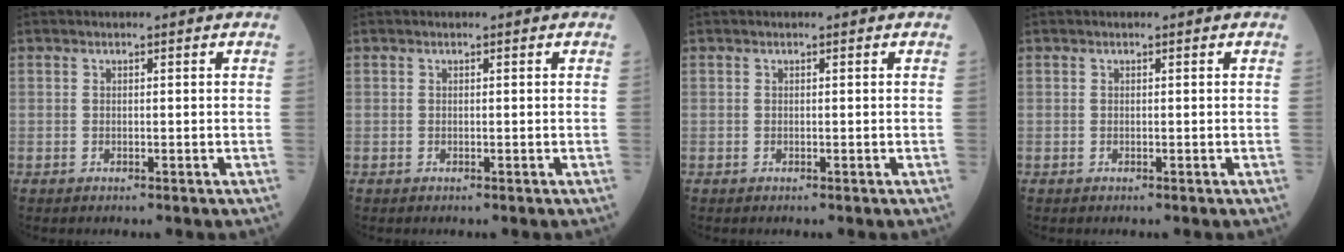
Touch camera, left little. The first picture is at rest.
{"total": 0.0}
{"total": 0.0}
{"total": 0.0}